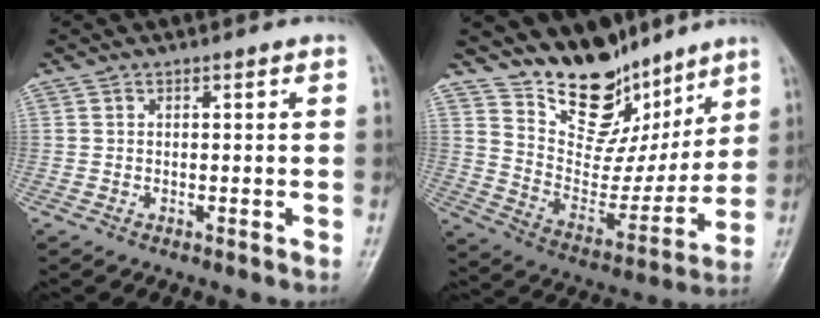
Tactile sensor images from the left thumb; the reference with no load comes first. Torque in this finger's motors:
{"motor_torque": [0.96, -0.44, 1.03, -0.86, 0.06]}